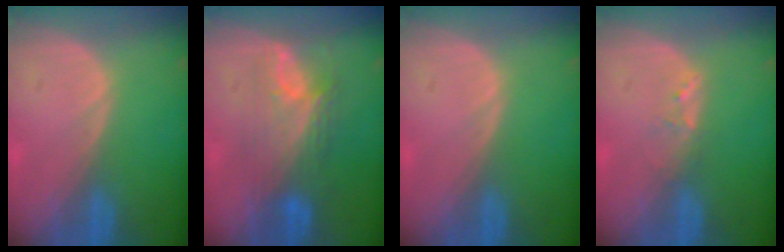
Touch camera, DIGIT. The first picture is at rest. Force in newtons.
{"total": 7.3, "press": 7.1, "slide": 1.5}
{"total": 0.0}
{"total": 1.6, "press": 1.5, "slide": 0.3}